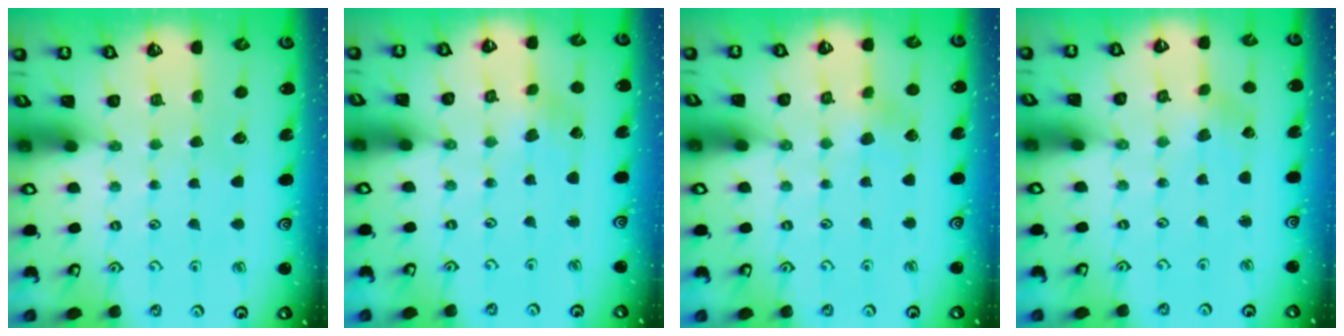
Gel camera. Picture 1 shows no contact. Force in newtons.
{"total": 1.1, "press": 1.1, "slide": 0.1}
{"total": 3.0, "press": 3.0, "slide": 0.3}
{"total": 0.0}